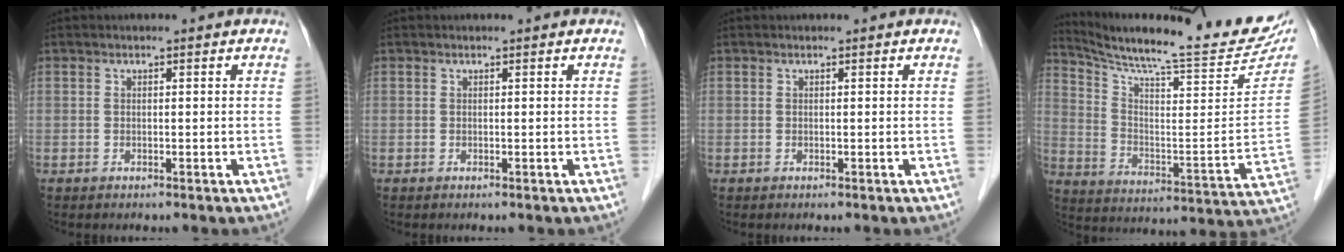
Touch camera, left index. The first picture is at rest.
{"total": 0.0}
{"total": 0.0}
{"total": 23.9, "force": [21.4, 1.1, 10.7], "torque": [-0.172, -0.073, 0.299]}